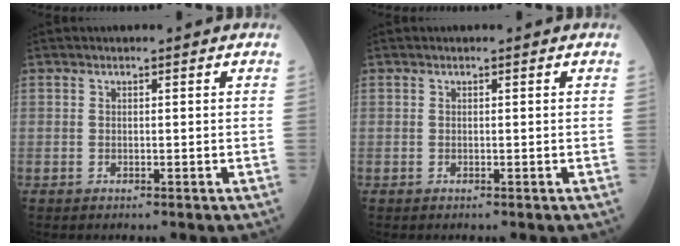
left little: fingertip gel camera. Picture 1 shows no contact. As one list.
[{"total": 0.0}]